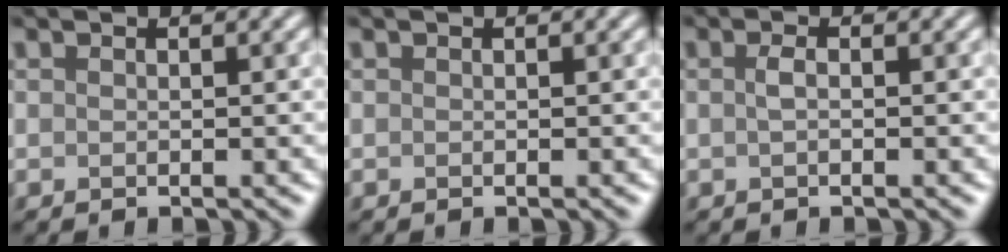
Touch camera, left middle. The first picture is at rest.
{"total": 0.0}
{"total": 1.0, "force": [0.0, 0.3, 1.0], "torque": [-0.024, 0.001, 0.000]}